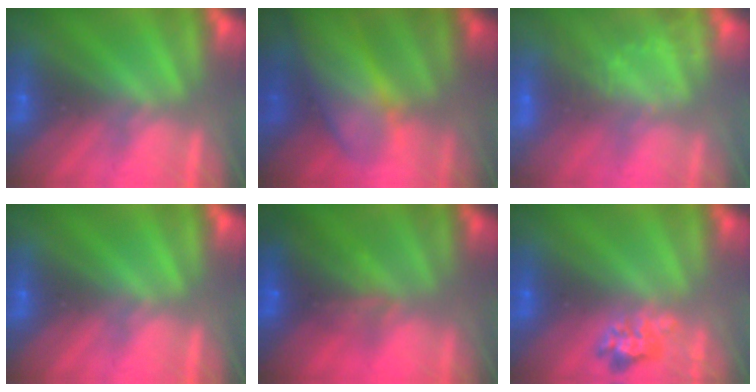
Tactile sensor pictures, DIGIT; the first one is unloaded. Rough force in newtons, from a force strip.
{"total": 7.1}
{"total": 3.3}
{"total": 0.0}
{"total": 8.1}
{"total": 2.4}